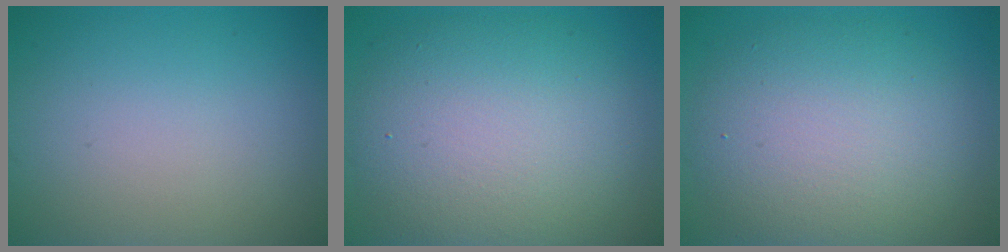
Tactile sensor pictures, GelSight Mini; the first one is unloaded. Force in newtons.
{"total": 9.8, "press": 9.8, "slide": 0.9}
{"total": 8.3, "press": 8.3, "slide": 0.6}